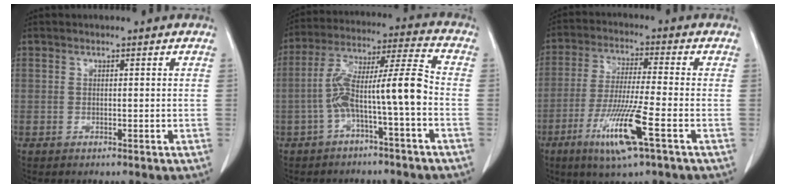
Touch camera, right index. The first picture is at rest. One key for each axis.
{"total": 10.8, "fx": -2.9, "fy": 0.3, "fz": 10.4, "tx": -0.189, "ty": 0.041, "tz": -0.051}
{"total": 11.1, "fx": -5.0, "fy": 0.0, "fz": 9.9, "tx": -0.198, "ty": -0.021, "tz": -0.093}